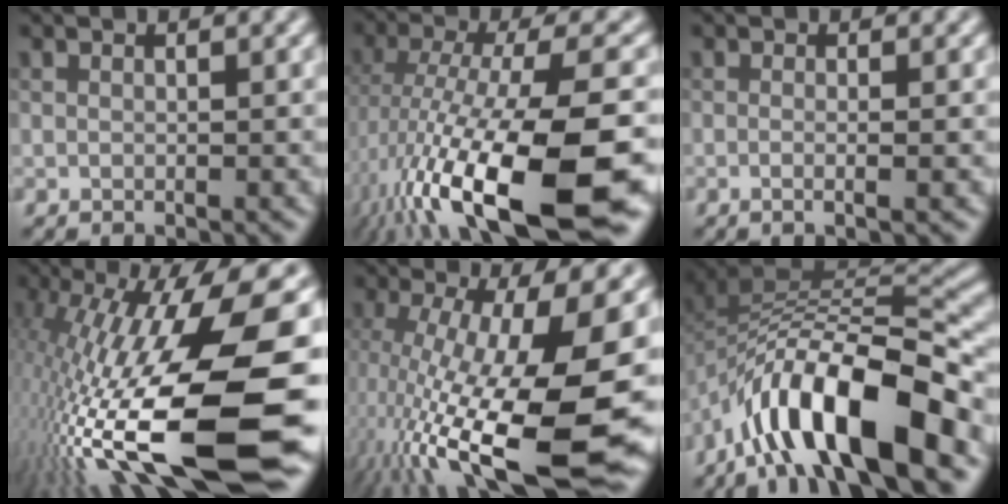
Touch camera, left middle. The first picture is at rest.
{"total": 15.8, "force": [-8.2, 3.2, 13.1], "torque": [-0.247, -0.010, -0.126]}
{"total": 1.2, "force": [-0.5, 0.2, 1.1], "torque": [-0.013, 0.002, -0.017]}
{"total": 18.5, "force": [-5.8, 4.5, 17.0], "torque": [-0.316, 0.005, -0.099]}
{"total": 18.2, "force": [-5.8, 4.7, 16.6], "torque": [-0.288, -0.022, -0.091]}
{"total": 12.4, "force": [-7.4, 3.3, 9.4], "torque": [-0.155, 0.014, -0.127]}